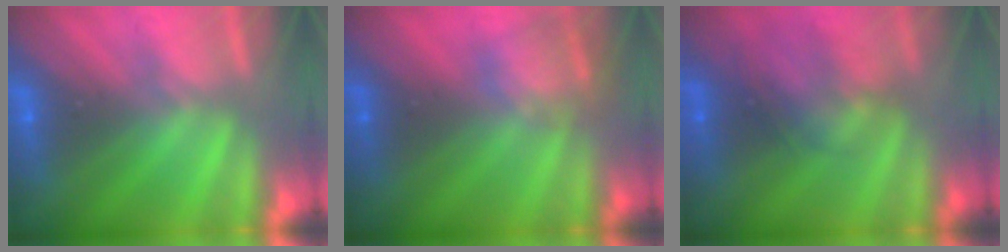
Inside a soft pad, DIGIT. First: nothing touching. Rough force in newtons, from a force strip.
{"total": 2.3}
{"total": 2.2}